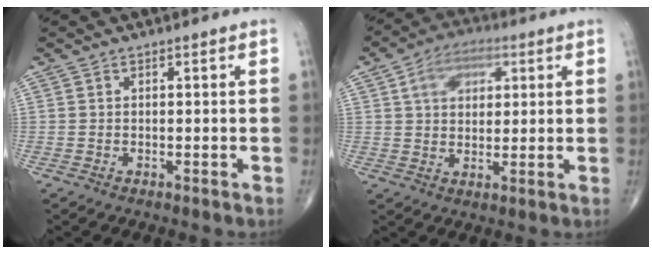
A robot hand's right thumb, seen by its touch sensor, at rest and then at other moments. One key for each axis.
{"total": 9.2, "fx": 3.3, "fy": 6.0, "fz": 6.1, "tx": -0.077, "ty": 0.003, "tz": 0.050}